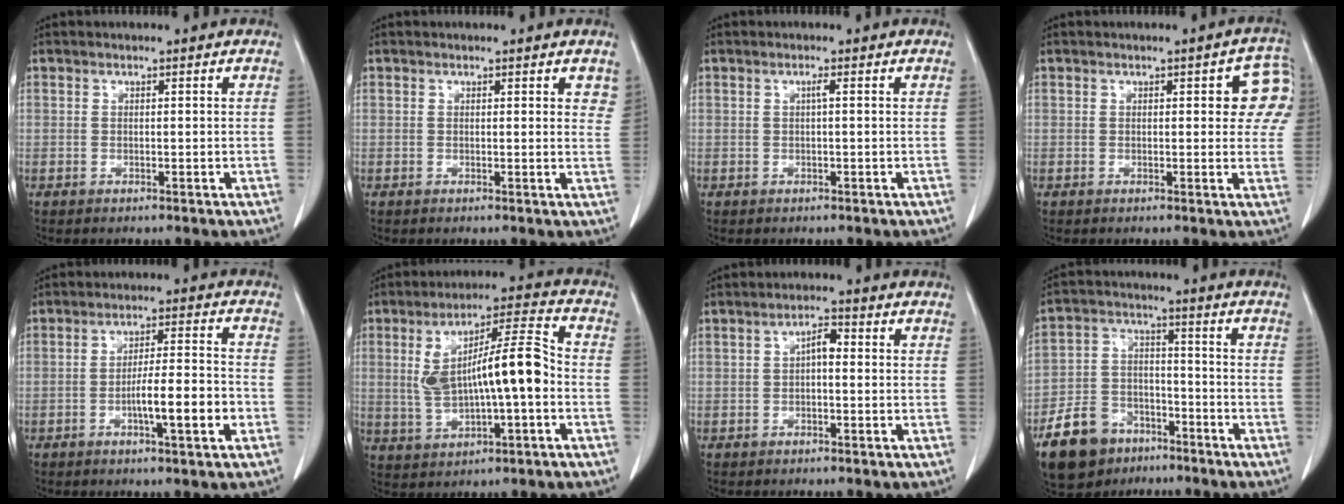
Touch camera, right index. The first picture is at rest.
{"total": 2.2, "force": [1.5, 0.8, 1.4], "torque": [-0.006, -0.003, 0.010]}
{"total": 0.7, "force": [0.1, -0.1, 0.7], "torque": [-0.011, 0.001, 0.001]}
{"total": 6.5, "force": [2.0, 2.6, 5.6], "torque": [-0.040, 0.012, 0.012]}
{"total": 8.2, "force": [-2.8, 0.7, 7.6], "torque": [-0.120, 0.008, -0.046]}
{"total": 13.4, "force": [-0.3, 2.7, 13.1], "torque": [-0.235, 0.026, -0.001]}
{"total": 2.6, "force": [0.0, 1.0, 2.4], "torque": [-0.038, 0.010, -0.003]}
{"total": 11.9, "force": [-7.9, 7.6, 4.6], "torque": [-0.104, 0.011, -0.133]}